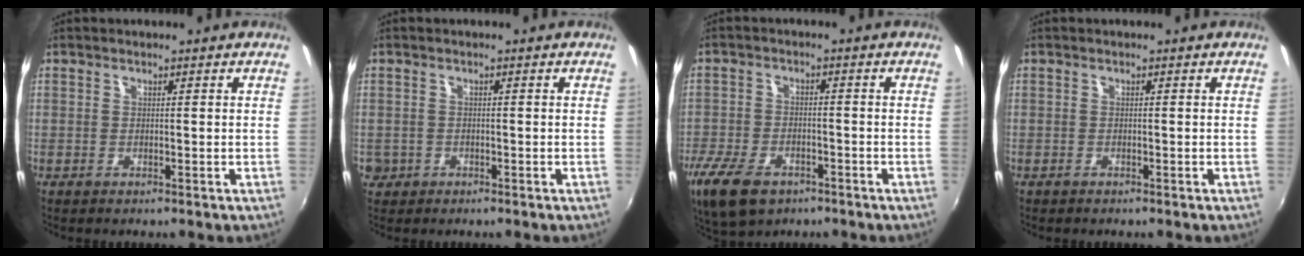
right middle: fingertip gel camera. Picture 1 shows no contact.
{"total": 3.1, "force": [-1.0, 2.8, 1.0], "torque": [-0.027, -0.002, -0.013]}
{"total": 13.0, "force": [-8.1, 6.9, 7.4], "torque": [-0.184, -0.030, -0.144]}
{"total": 0.5, "force": [-0.5, 0.3, 0.1], "torque": [-0.003, 0.000, -0.008]}